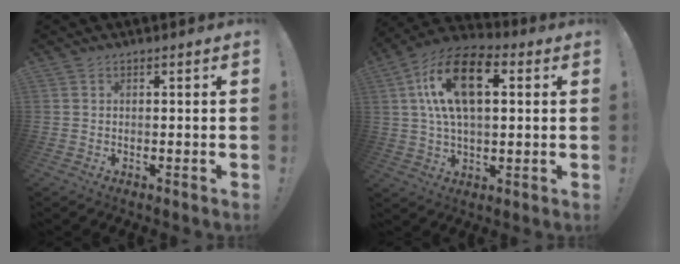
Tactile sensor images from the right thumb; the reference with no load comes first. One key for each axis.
{"total": 17.9, "fx": 4.7, "fy": 9.6, "fz": 14.3, "tx": -0.243, "ty": 0.005, "tz": 0.074}